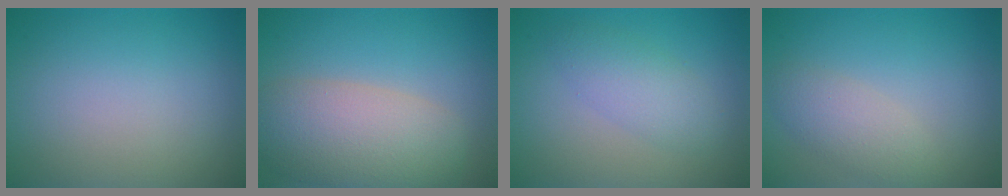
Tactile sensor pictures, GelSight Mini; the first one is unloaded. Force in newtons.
{"total": 7.6, "press": 7.6, "slide": 0.4}
{"total": 2.9, "press": 2.8, "slide": 0.2}
{"total": 2.8, "press": 2.8, "slide": 0.2}